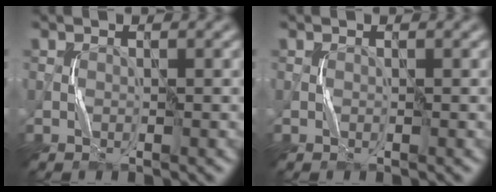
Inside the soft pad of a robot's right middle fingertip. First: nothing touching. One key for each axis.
{"total": 0.0}